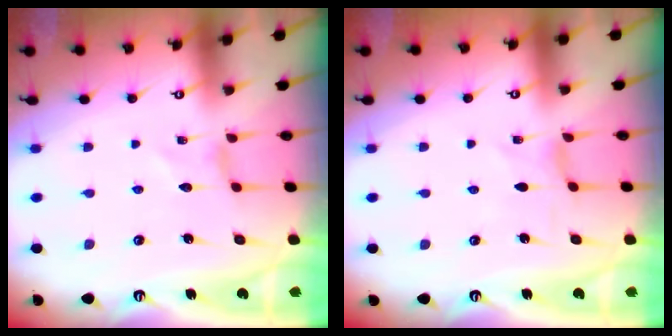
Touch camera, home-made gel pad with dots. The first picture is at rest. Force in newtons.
{"total": 0.0}